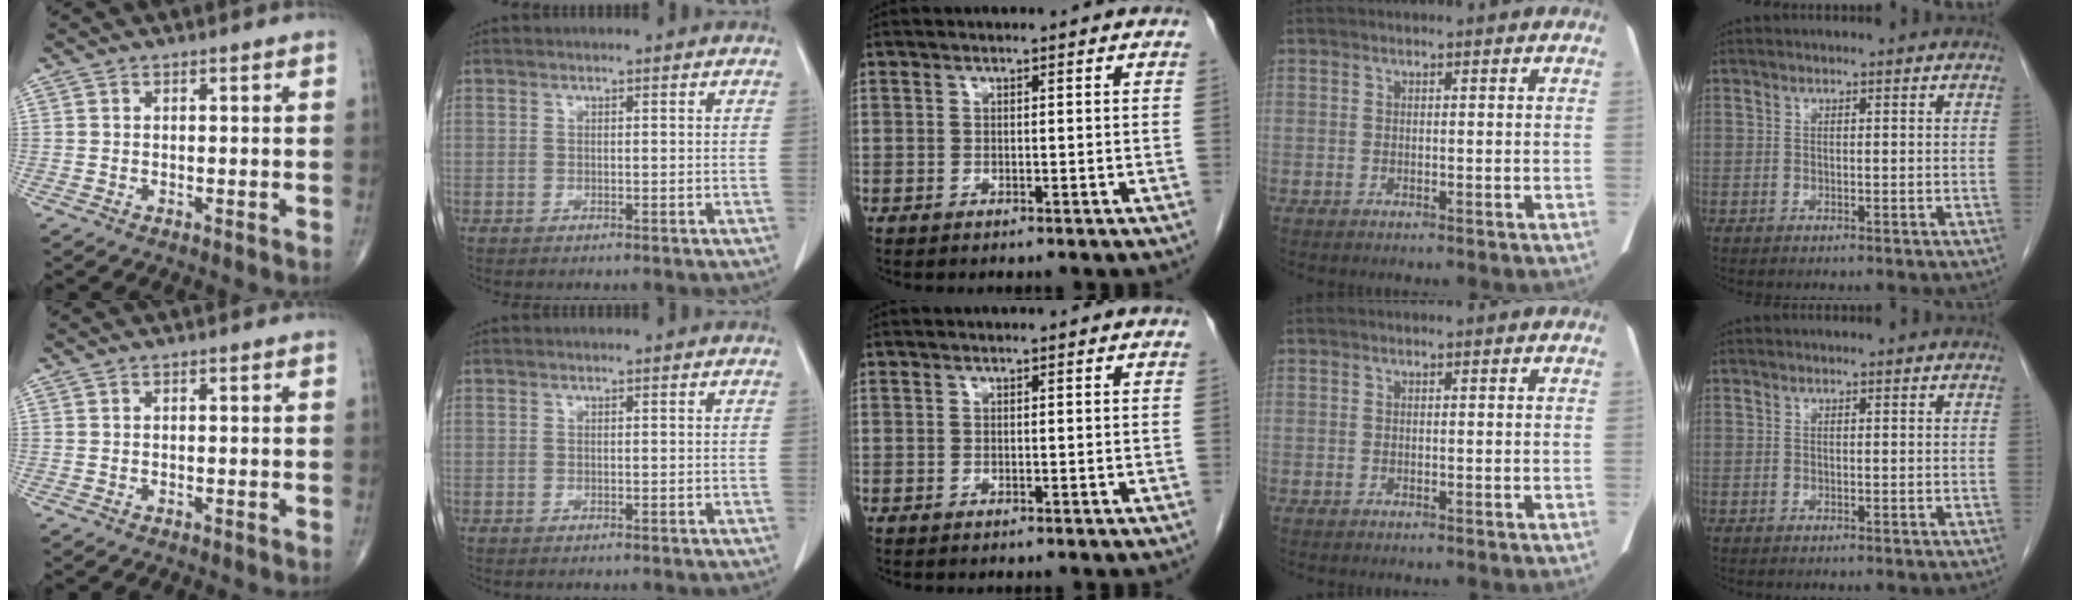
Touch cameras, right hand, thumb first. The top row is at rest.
{}